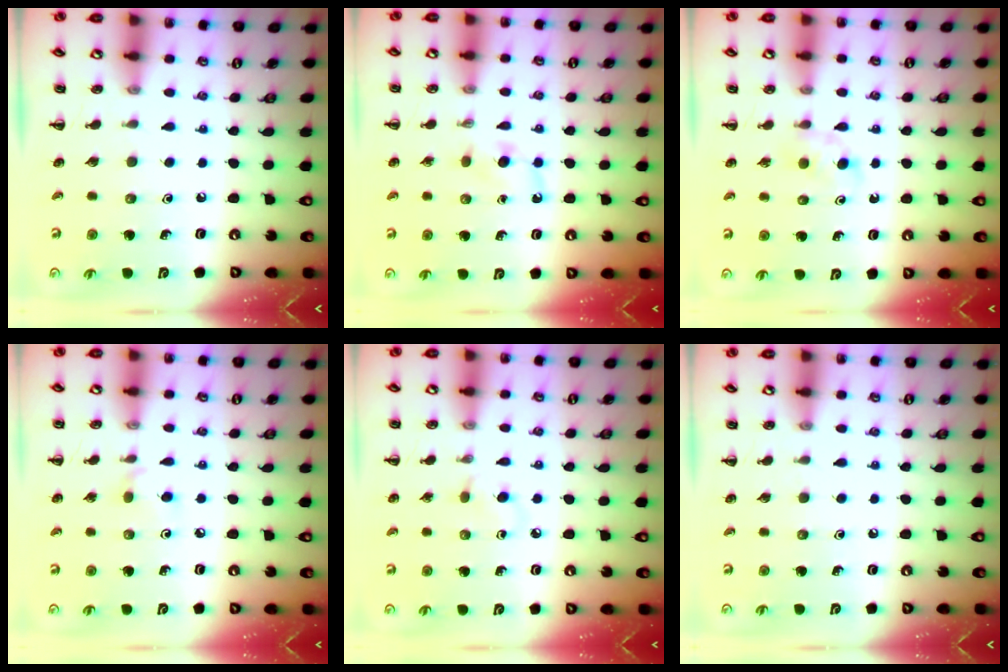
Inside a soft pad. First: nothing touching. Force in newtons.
{"total": 3.9, "press": 3.7, "slide": 1.2}
{"total": 3.0, "press": 2.7, "slide": 1.4}
{"total": 4.4, "press": 4.2, "slide": 1.5}
{"total": 1.5, "press": 1.3, "slide": 0.8}
{"total": 0.0}